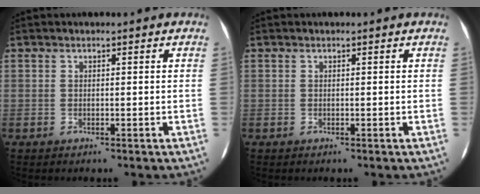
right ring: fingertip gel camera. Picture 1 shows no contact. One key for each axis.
{"total": 0.0}